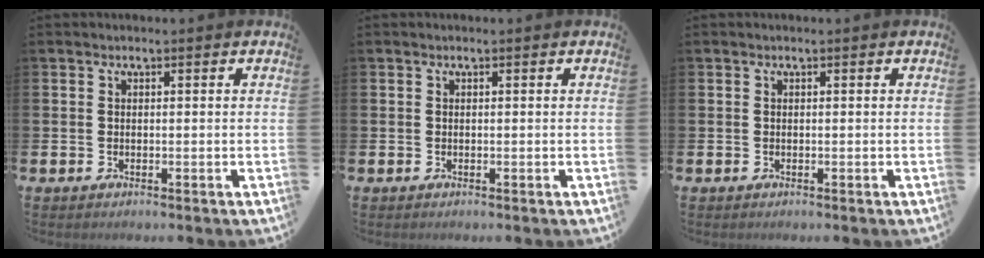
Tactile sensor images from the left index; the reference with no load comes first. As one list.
[{"total": 0.0}, {"total": 0.0}]